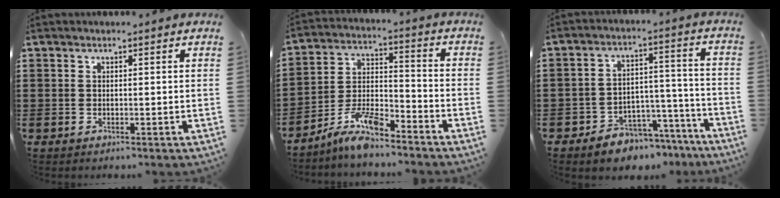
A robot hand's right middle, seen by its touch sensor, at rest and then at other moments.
{"total": 8.5, "force": [-7.4, 1.7, 3.8], "torque": [-0.082, 0.010, -0.143]}
{"total": 5.6, "force": [-5.2, 2.1, 0.4], "torque": [-0.009, 0.025, -0.103]}